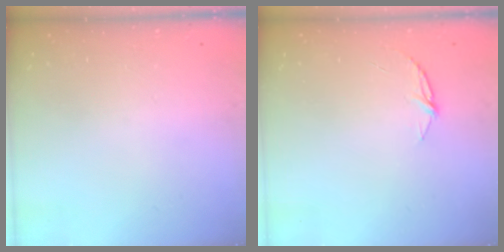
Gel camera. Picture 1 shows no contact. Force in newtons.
{"total": 4.8, "press": 4.8, "slide": 0.5}